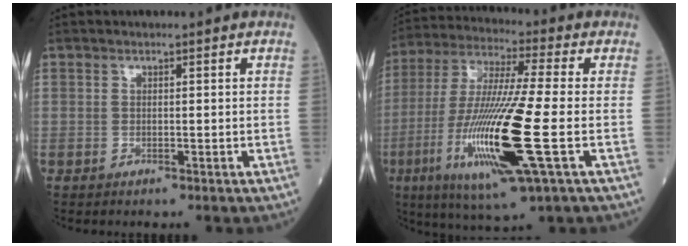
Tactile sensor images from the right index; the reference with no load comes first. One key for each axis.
{"total": 20.9, "fx": -5.5, "fy": 1.4, "fz": 20.1, "tx": -0.443, "ty": -0.039, "tz": -0.104}